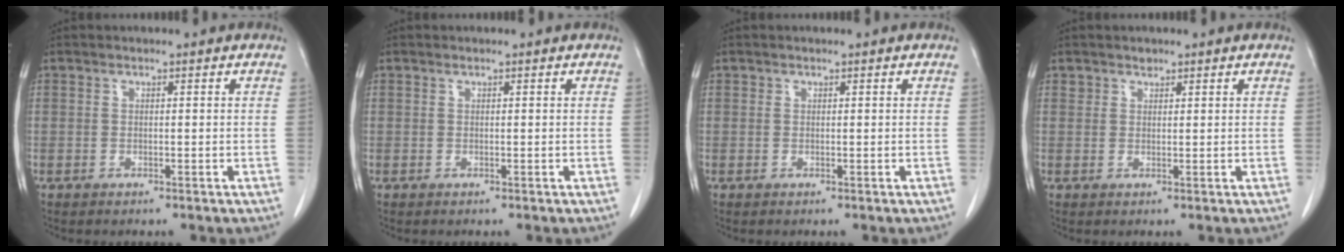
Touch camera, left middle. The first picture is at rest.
{"total": 0.0}
{"total": 0.0}
{"total": 1.1, "force": [0.9, 0.7, 0.1], "torque": [0.003, -0.001, 0.012]}